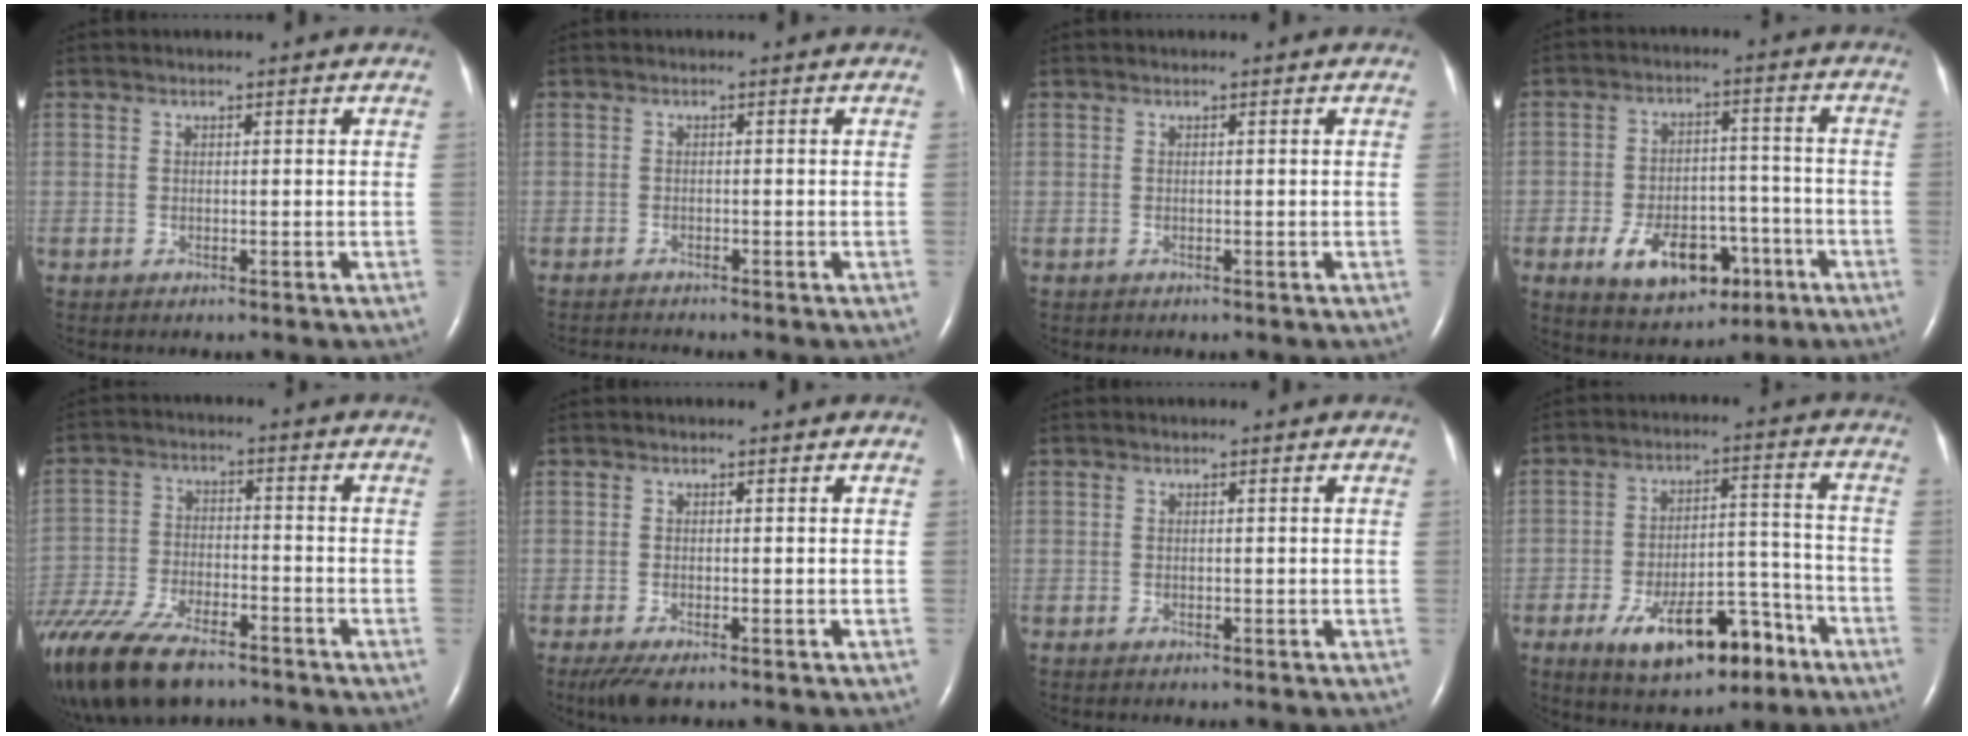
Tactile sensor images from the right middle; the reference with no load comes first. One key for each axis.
{"total": 1.5, "fx": -1.4, "fy": -0.4, "fz": -0.2, "tx": -0.002, "ty": -0.011, "tz": -0.026}
{"total": 0.0}
{"total": 11.6, "fx": -5.3, "fy": 6.6, "fz": 7.8, "tx": -0.131, "ty": 0.010, "tz": -0.075}
{"total": 19.0, "fx": -13.9, "fy": 6.7, "fz": 11.0, "tx": -0.266, "ty": -0.037, "tz": -0.245}
{"total": 3.5, "fx": -2.4, "fy": 0.9, "fz": 2.4, "tx": -0.050, "ty": -0.010, "tz": -0.040}
{"total": 0.0}
{"total": 14.0, "fx": -8.0, "fy": 5.7, "fz": 9.9, "tx": -0.151, "ty": 0.016, "tz": -0.117}